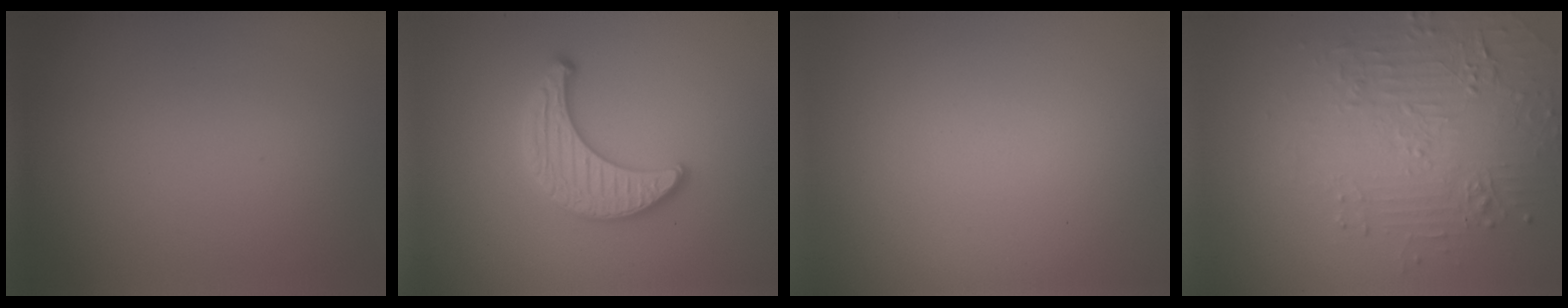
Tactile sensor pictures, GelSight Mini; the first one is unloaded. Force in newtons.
{"total": 3.4, "press": 3.3, "slide": 0.5}
{"total": 0.0}
{"total": 4.9, "press": 3.6, "slide": 3.4}